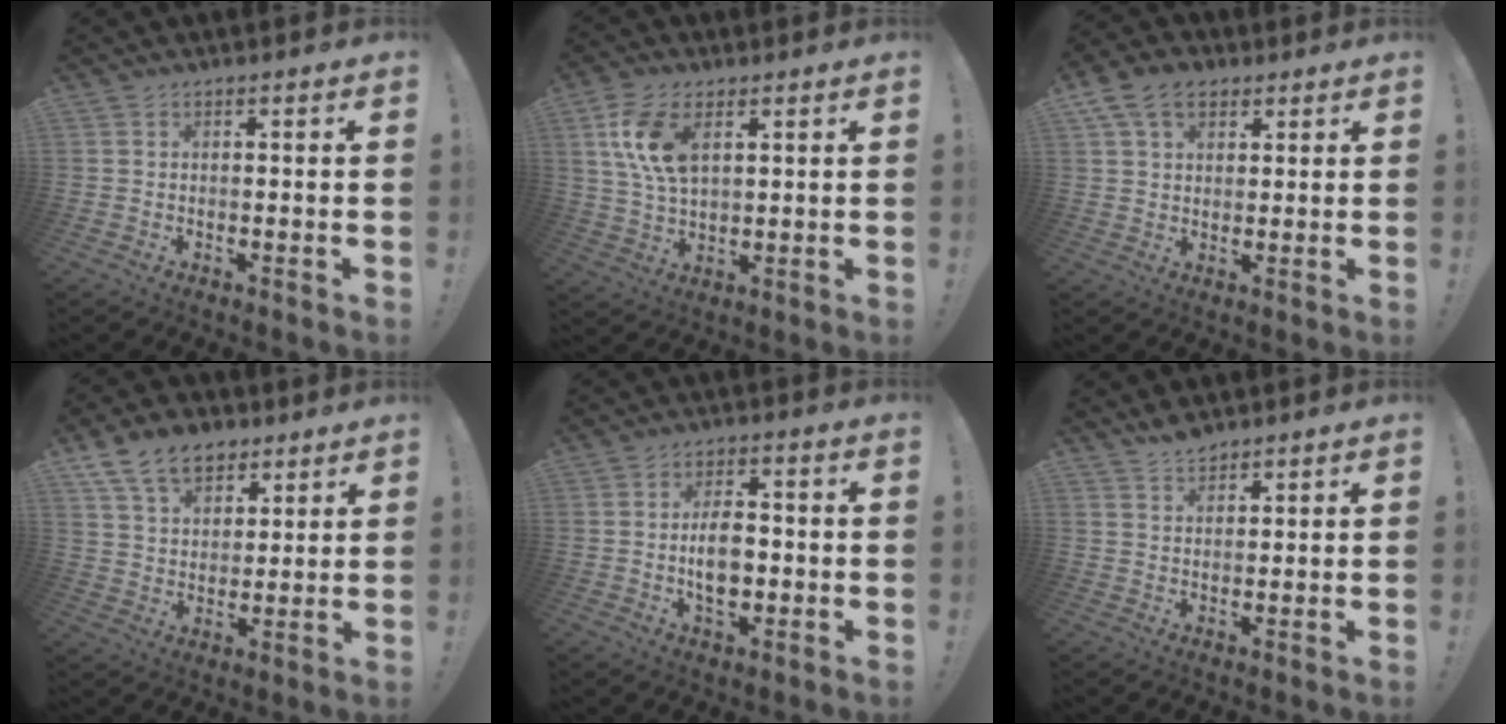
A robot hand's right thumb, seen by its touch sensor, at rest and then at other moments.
{"total": 11.2, "force": [4.1, 6.0, 8.5], "torque": [-0.168, -0.008, 0.075]}
{"total": 9.3, "force": [4.6, 6.6, 4.8], "torque": [-0.086, -0.004, 0.093]}
{"total": 12.9, "force": [7.8, 8.5, 6.0], "torque": [-0.096, -0.034, 0.150]}
{"total": 8.3, "force": [-1.3, 5.1, 6.5], "torque": [-0.109, 0.001, -0.027]}
{"total": 4.0, "force": [3.6, 1.4, 1.2], "torque": [-0.019, -0.022, 0.067]}